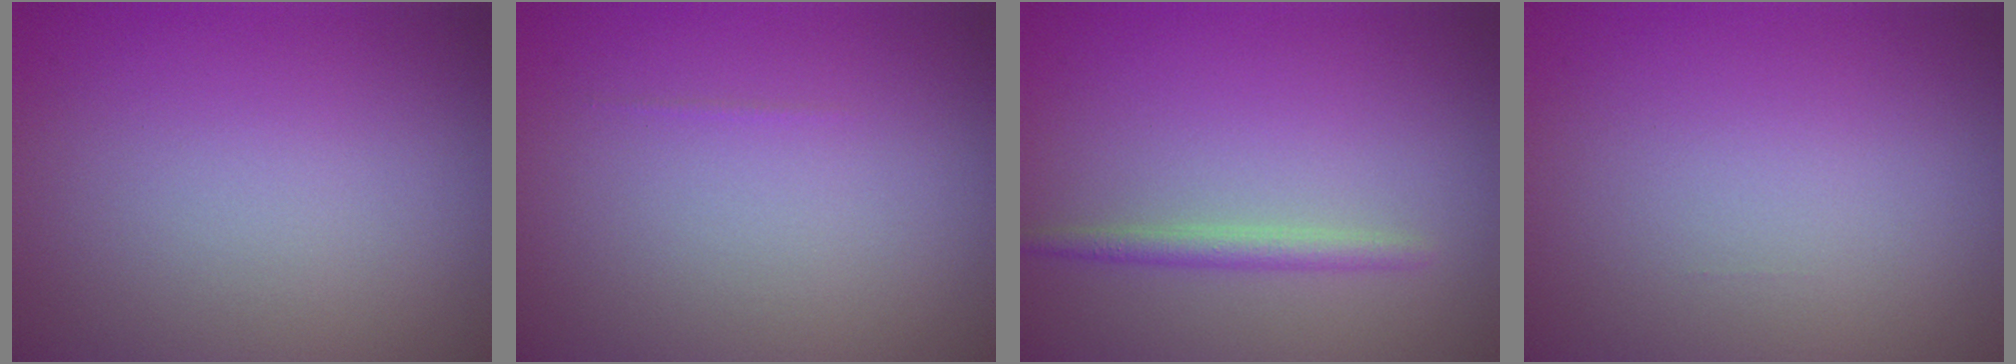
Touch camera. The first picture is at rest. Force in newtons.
{"total": 0.0}
{"total": 1.5, "press": 1.5, "slide": 0.0}
{"total": 0.0}